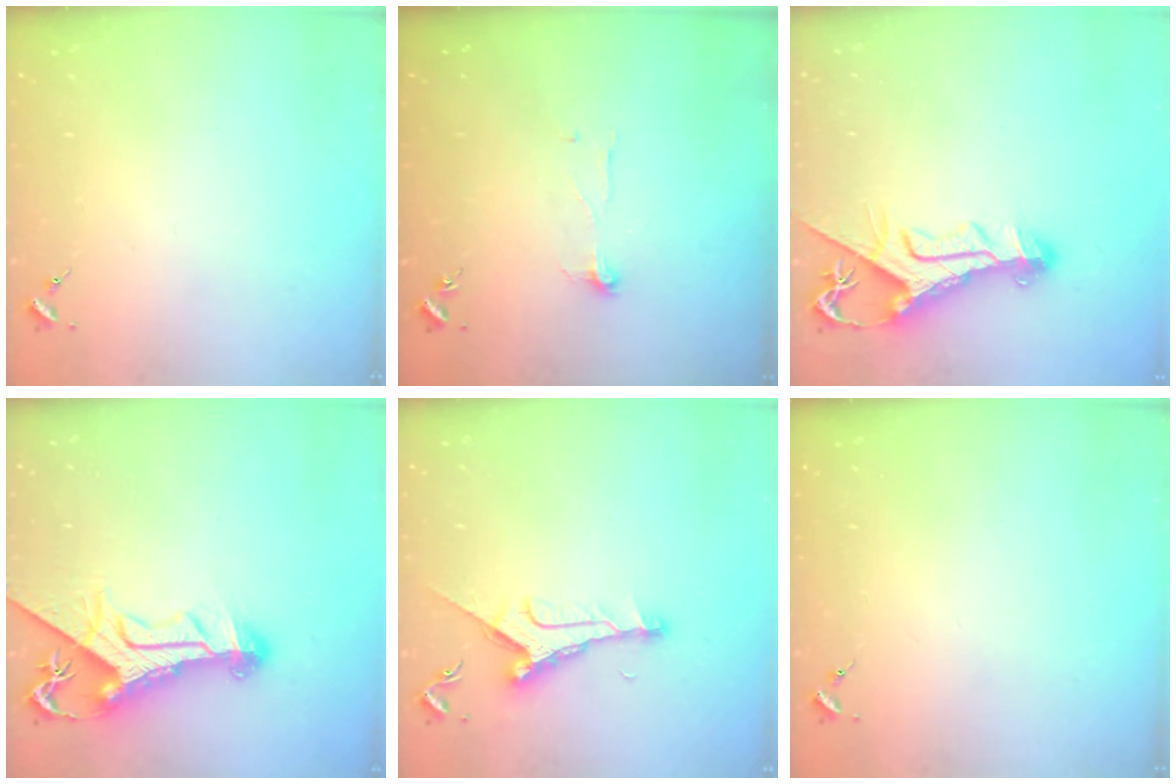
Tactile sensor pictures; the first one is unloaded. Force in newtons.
{"total": 4.5, "press": 4.5, "slide": 0.4}
{"total": 11.9, "press": 11.8, "slide": 1.3}
{"total": 15.6, "press": 15.5, "slide": 1.4}
{"total": 9.1, "press": 9.1, "slide": 0.8}
{"total": 0.0}